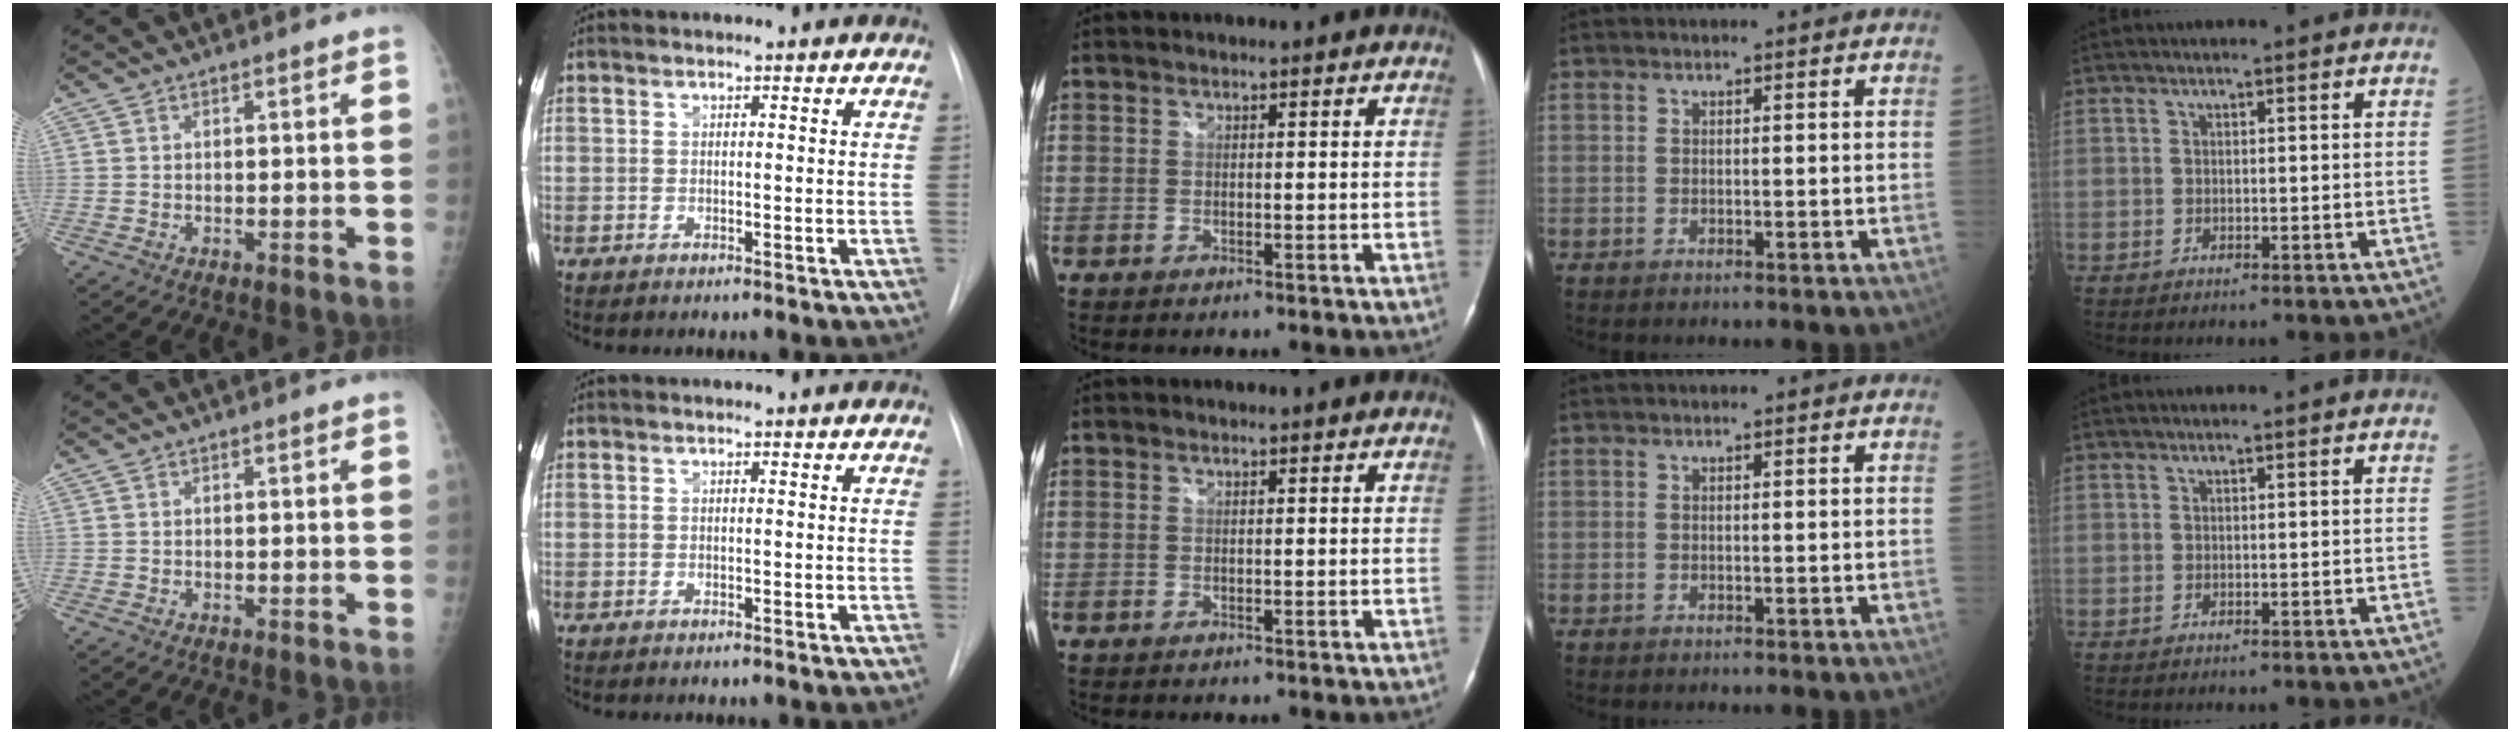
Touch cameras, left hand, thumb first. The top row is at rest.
{}